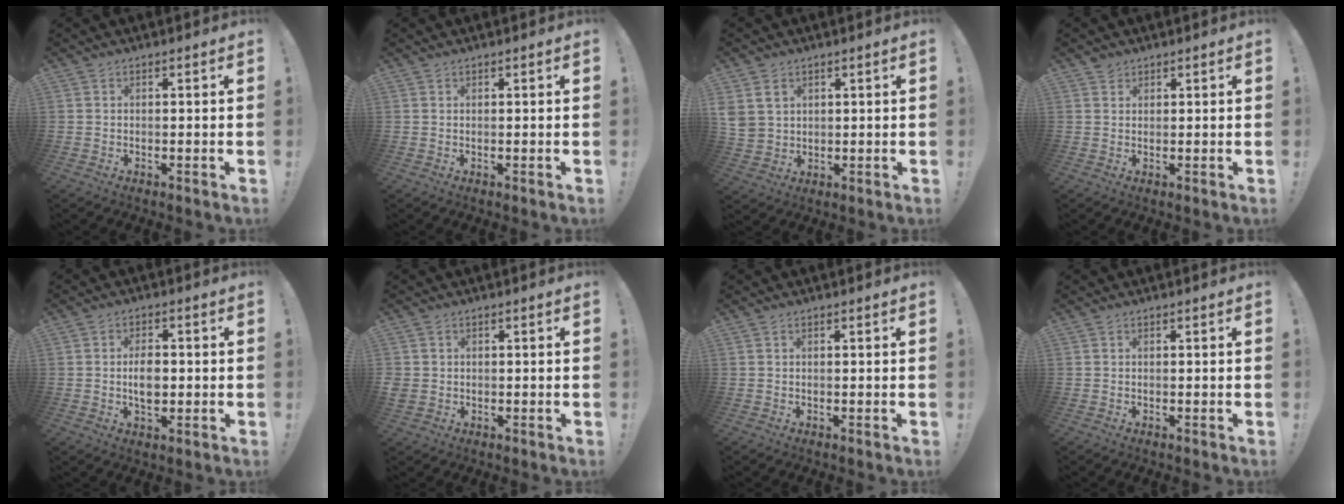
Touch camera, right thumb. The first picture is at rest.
{"total": 0.0}
{"total": 6.1, "force": [2.8, 4.8, 2.4], "torque": [-0.037, -0.008, 0.054]}
{"total": 1.7, "force": [1.4, 0.9, 0.4], "torque": [-0.006, -0.006, 0.026]}
{"total": 5.6, "force": [-0.5, 3.6, 4.2], "torque": [-0.068, -0.002, -0.016]}
{"total": 2.5, "force": [0.4, 2.3, 0.8], "torque": [-0.014, -0.003, 0.007]}
{"total": 0.0}
{"total": 0.0}